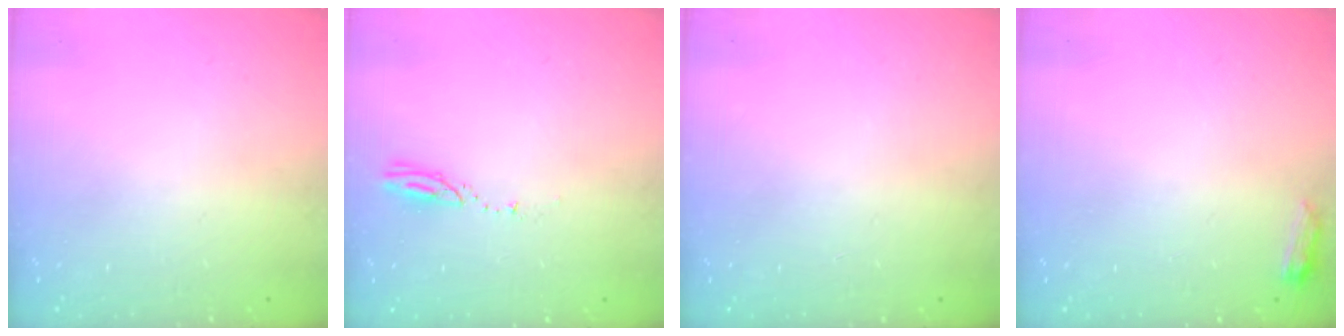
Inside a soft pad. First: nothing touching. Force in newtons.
{"total": 3.1, "press": 3.1, "slide": 0.3}
{"total": 0.9, "press": 0.0, "slide": 0.9}
{"total": 3.4, "press": 3.4, "slide": 0.5}